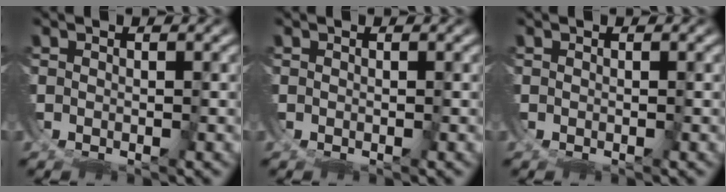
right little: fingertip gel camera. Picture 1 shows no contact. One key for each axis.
{"total": 0.0}
{"total": 0.0}